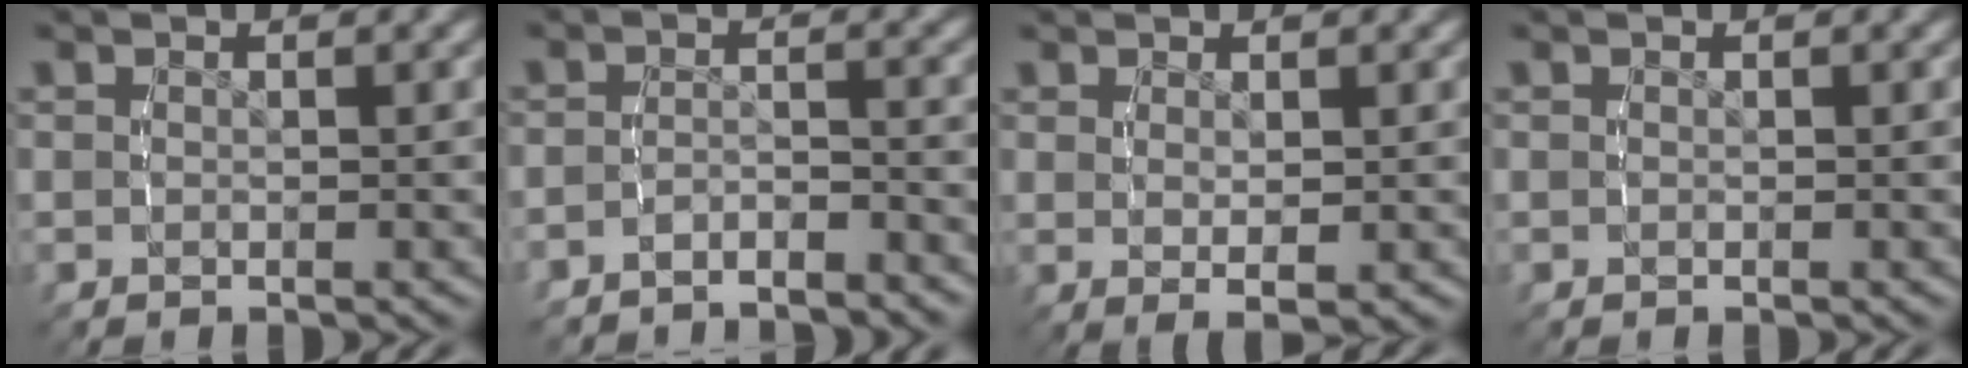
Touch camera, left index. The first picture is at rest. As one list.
[{"total": 3.8, "force": [-3.6, 1.2, 0.5], "torque": [-0.012, -0.013, -0.058]}, {"total": 1.9, "force": [-0.2, 0.1, 1.9], "torque": [-0.030, -0.014, 0.010]}, {"total": 0.0}]